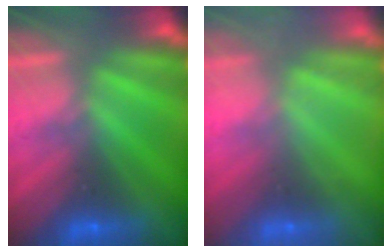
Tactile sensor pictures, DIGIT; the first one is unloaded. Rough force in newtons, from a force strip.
{"total": 2.2}